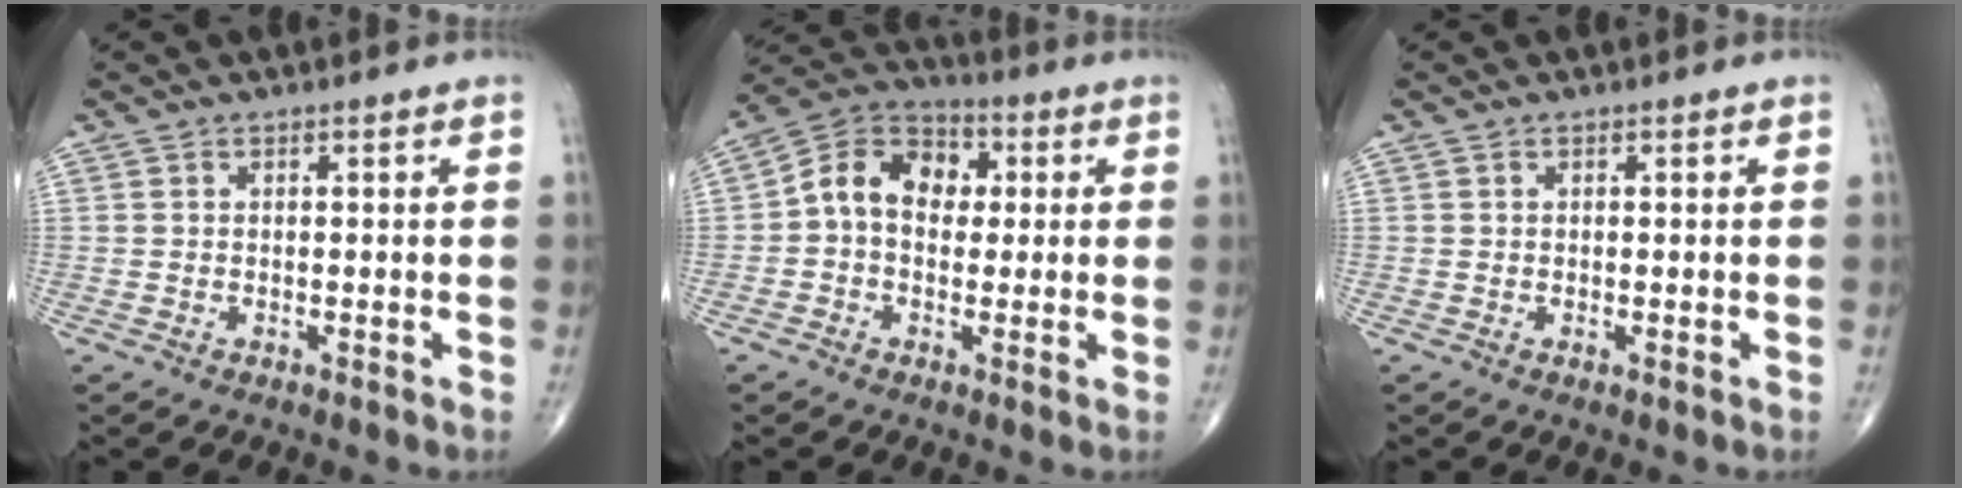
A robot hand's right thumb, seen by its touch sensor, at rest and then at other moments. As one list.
[{"total": 11.3, "force": [1.0, 8.4, 7.5], "torque": [-0.099, 0.033, 0.003]}, {"total": 0.0}]